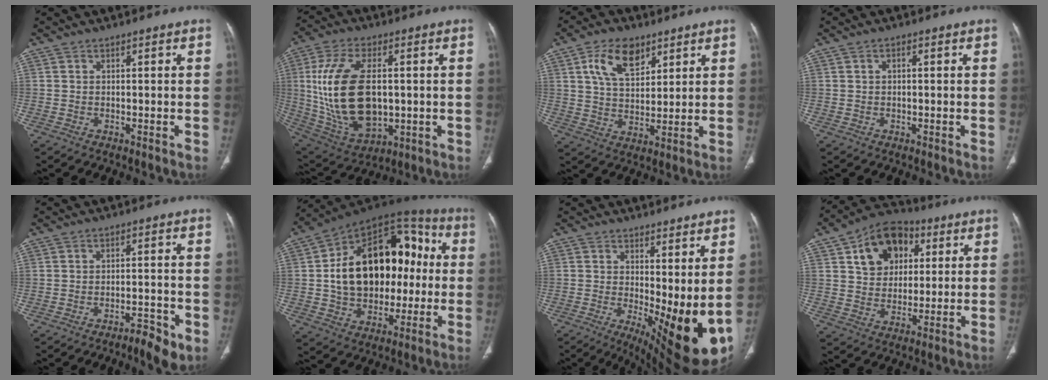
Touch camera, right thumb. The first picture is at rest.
{"total": 21.2, "force": [1.1, 12.0, 17.5], "torque": [-0.339, -0.010, 0.039]}
{"total": 10.1, "force": [5.1, 5.8, 6.4], "torque": [-0.096, -0.021, 0.096]}
{"total": 1.0, "force": [0.2, 0.6, 0.8], "torque": [-0.015, 0.004, 0.002]}
{"total": 5.0, "force": [-2.8, 1.4, 3.9], "torque": [-0.060, 0.016, -0.039]}
{"total": 26.1, "force": [1.0, 17.4, 19.4], "torque": [-0.285, 0.039, 0.025]}
{"total": 15.5, "force": [1.0, 5.8, 14.3], "torque": [-0.201, -0.037, 0.033]}
{"total": 13.5, "force": [4.9, 10.0, 7.7], "torque": [-0.091, -0.002, 0.076]}